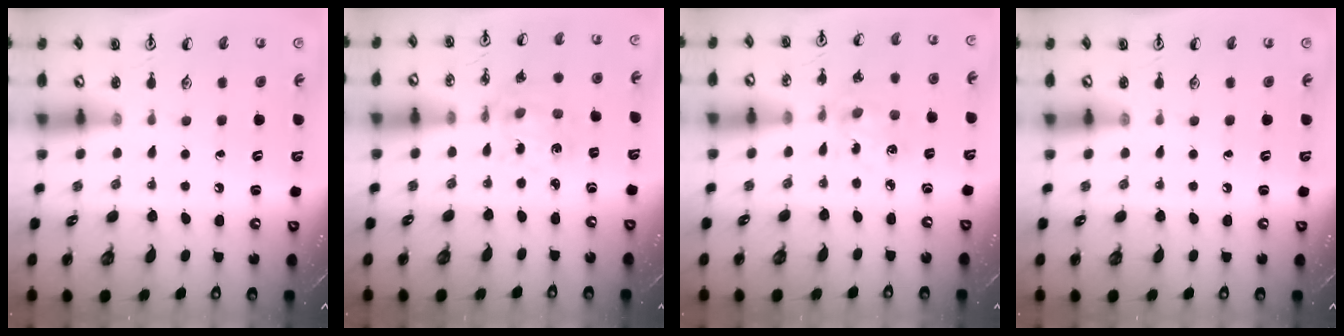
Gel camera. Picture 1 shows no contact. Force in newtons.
{"total": 2.7, "press": 2.7, "slide": 0.3}
{"total": 3.0, "press": 2.9, "slide": 0.7}
{"total": 0.0}